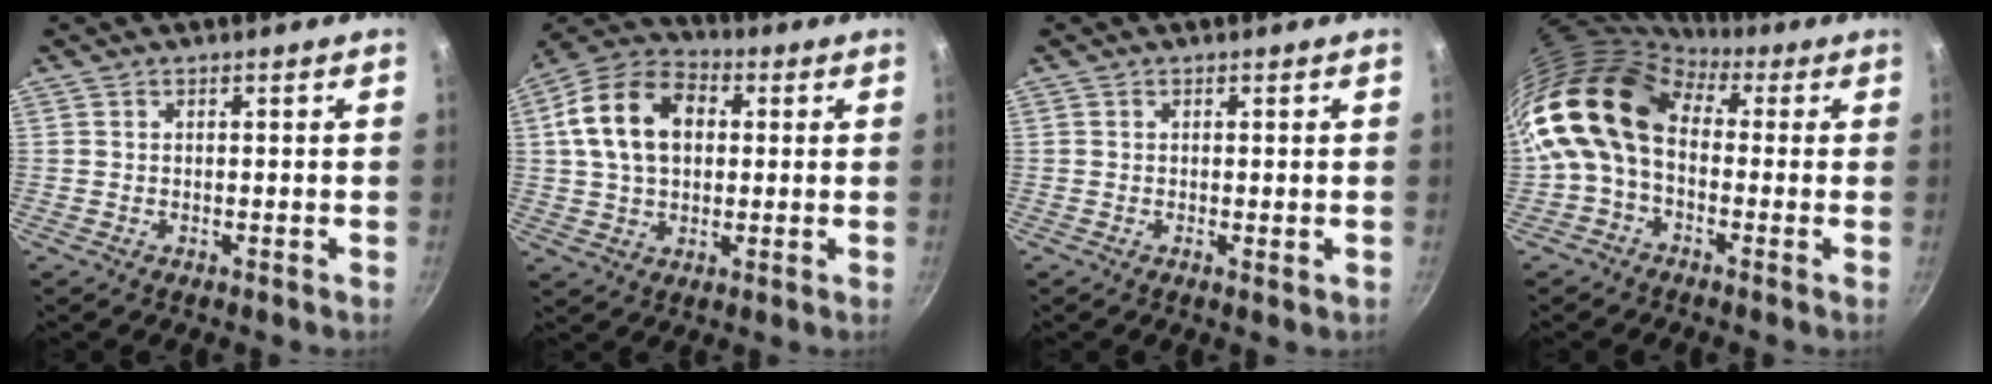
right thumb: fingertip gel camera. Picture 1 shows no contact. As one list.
[{"total": 14.8, "force": [2.7, 10.5, 10.1], "torque": [-0.158, 0.021, 0.033]}, {"total": 0.7, "force": [0.0, 0.2, 0.7], "torque": [-0.012, -0.004, -0.001]}, {"total": 14.4, "force": [0.7, 10.1, 10.3], "torque": [-0.186, 0.027, -0.010]}]